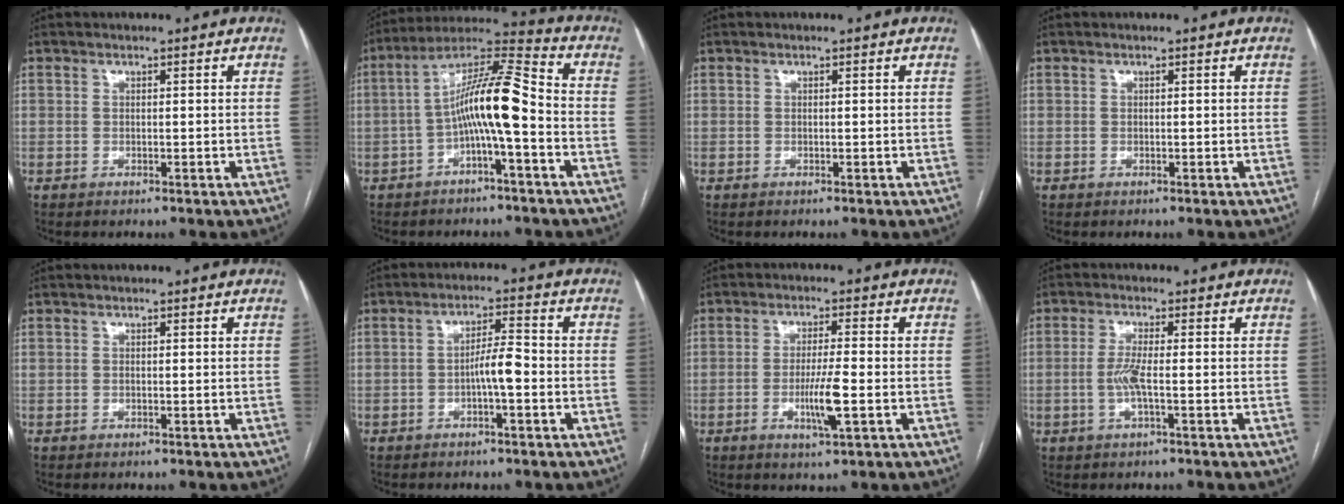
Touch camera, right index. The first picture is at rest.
{"total": 11.3, "force": [-2.4, 1.0, 11.0], "torque": [-0.199, 0.033, -0.045]}
{"total": 0.0}
{"total": 0.0}
{"total": 0.0}
{"total": 4.2, "force": [-1.3, 0.5, 4.0], "torque": [-0.067, 0.009, -0.022]}
{"total": 6.0, "force": [-1.7, 0.1, 5.8], "torque": [-0.109, -0.011, -0.029]}
{"total": 3.5, "force": [-0.7, 0.1, 3.4], "torque": [-0.076, -0.004, -0.016]}